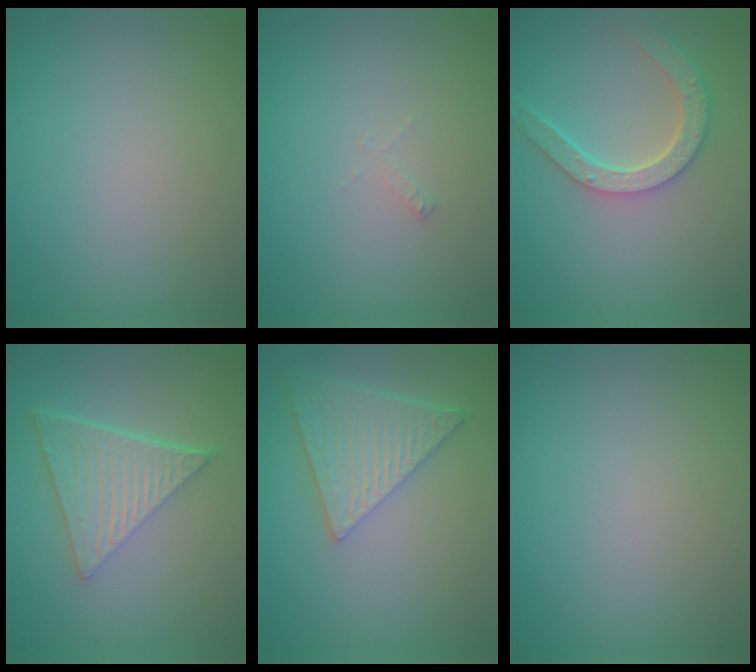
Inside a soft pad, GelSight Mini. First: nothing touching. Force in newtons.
{"total": 0.5, "press": 0.5, "slide": 0.1}
{"total": 4.6, "press": 3.7, "slide": 2.8}
{"total": 6.7, "press": 4.4, "slide": 5.0}
{"total": 6.1, "press": 4.5, "slide": 4.0}
{"total": 0.0}